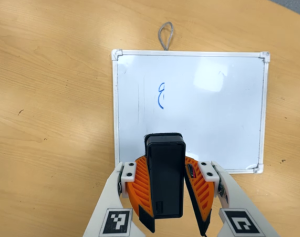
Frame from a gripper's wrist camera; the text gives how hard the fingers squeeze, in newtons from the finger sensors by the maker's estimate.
{"total": 8.9, "left": 9.1, "right": 8.7}